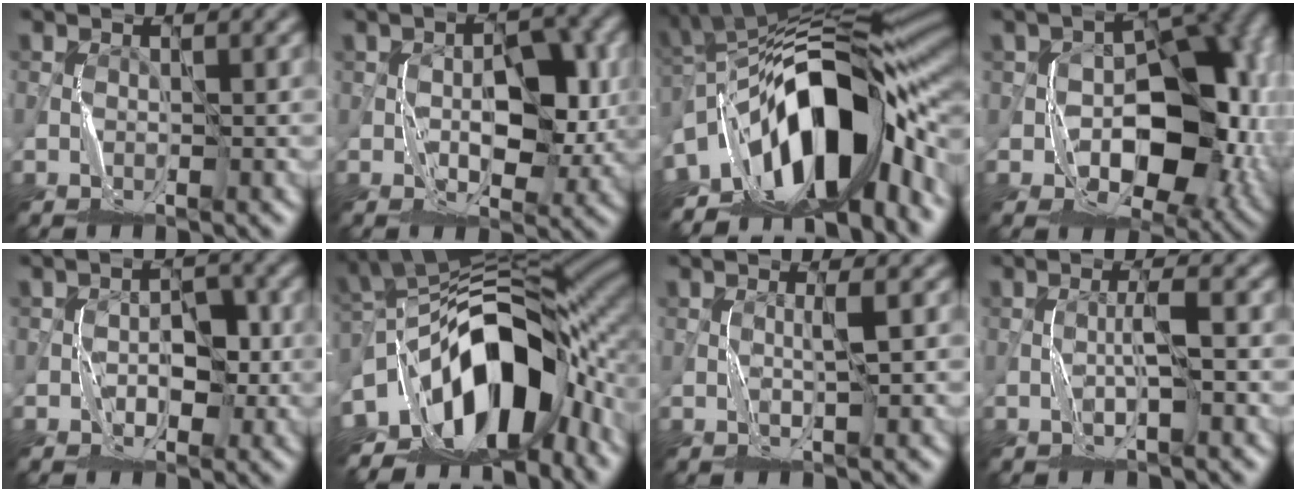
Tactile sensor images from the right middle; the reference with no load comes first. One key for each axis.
{"total": 5.7, "fx": -0.4, "fy": 3.1, "fz": 4.8, "tx": -0.061, "ty": 0.002, "tz": -0.005}
{"total": 14.1, "fx": -5.8, "fy": 6.3, "fz": 11.2, "tx": -0.154, "ty": 0.019, "tz": -0.111}
{"total": 11.0, "fx": -2.0, "fy": 7.1, "fz": 8.1, "tx": -0.092, "ty": 0.000, "tz": -0.030}
{"total": 2.9, "fx": -0.7, "fy": 1.9, "fz": 2.0, "tx": -0.018, "ty": 0.003, "tz": -0.011}
{"total": 13.2, "fx": -6.3, "fy": 6.5, "fz": 9.6, "tx": -0.140, "ty": 0.010, "tz": -0.116}
{"total": 1.2, "fx": 0.4, "fy": -0.2, "fz": 1.1, "tx": -0.020, "ty": 0.001, "tz": 0.006}
{"total": 1.7, "fx": -0.4, "fy": -0.1, "fz": 1.7, "tx": -0.026, "ty": 0.005, "tz": -0.010}